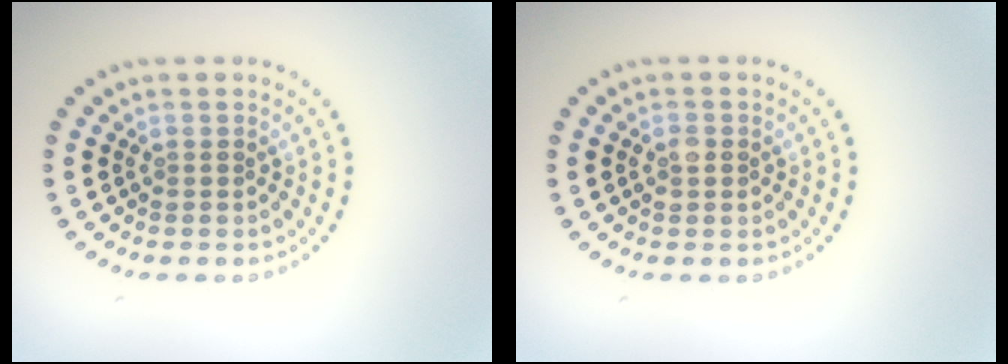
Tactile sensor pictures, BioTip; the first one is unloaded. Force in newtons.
{"total": 1.4, "press": 1.4, "slide": 0.0}